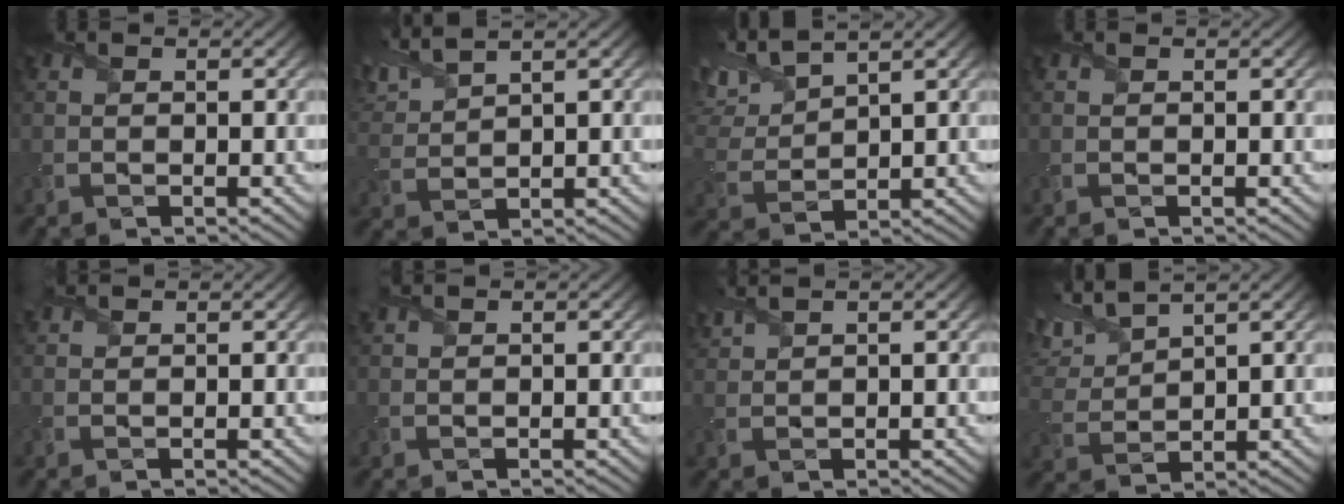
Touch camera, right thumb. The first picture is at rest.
{"total": 5.1, "force": [4.1, 0.9, 2.9], "torque": [-0.084, 0.019, 0.081]}
{"total": 7.0, "force": [5.2, 1.8, 4.3], "torque": [-0.117, 0.018, 0.102]}
{"total": 0.0}
{"total": 1.8, "force": [1.6, 0.2, 0.7], "torque": [-0.019, 0.011, 0.033]}
{"total": 2.0, "force": [1.7, 0.3, 1.0], "torque": [-0.028, 0.012, 0.035]}
{"total": 2.6, "force": [2.5, -0.1, 0.8], "torque": [-0.027, 0.010, 0.047]}
{"total": 6.2, "force": [4.7, 1.5, 3.7], "torque": [-0.103, 0.017, 0.091]}